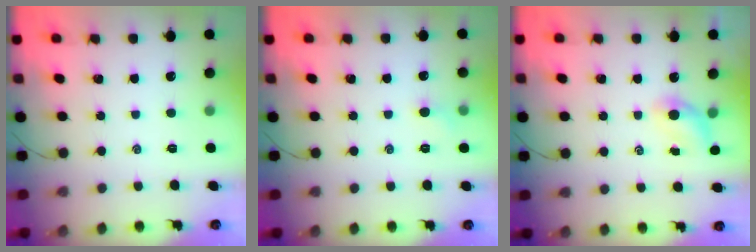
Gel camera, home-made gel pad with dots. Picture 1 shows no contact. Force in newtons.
{"total": 3.0, "press": 2.9, "slide": 1.0}
{"total": 3.5, "press": 3.4, "slide": 0.8}